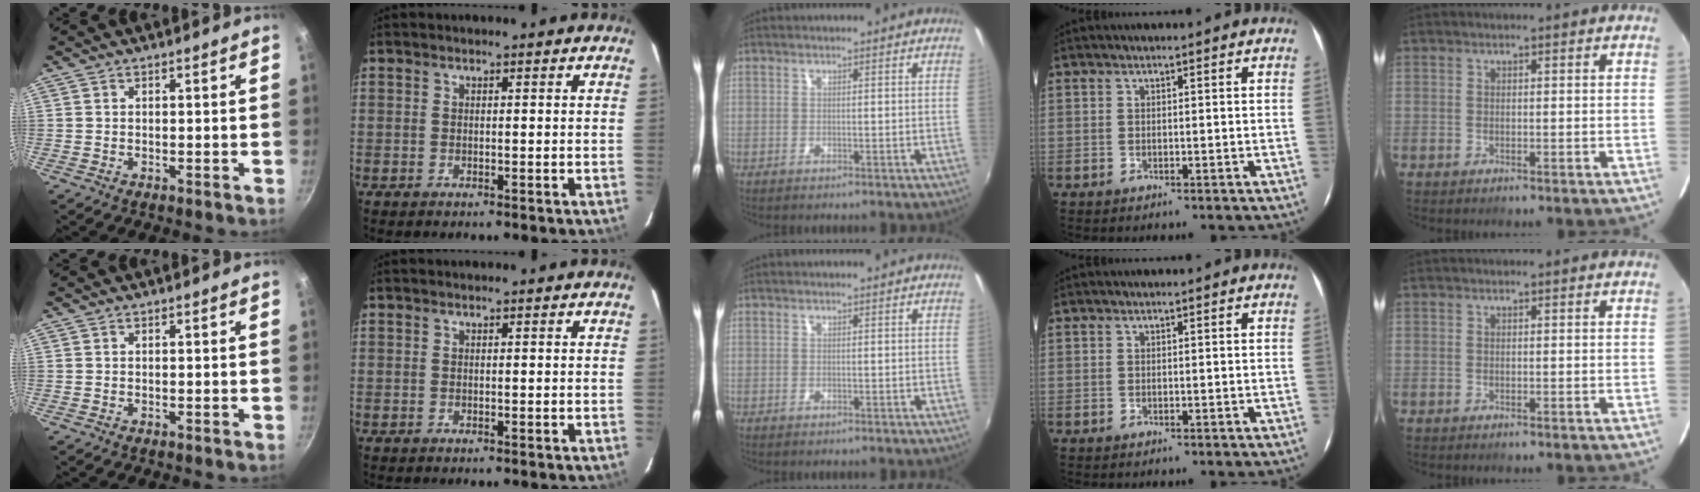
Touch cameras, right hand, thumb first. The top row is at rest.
{}